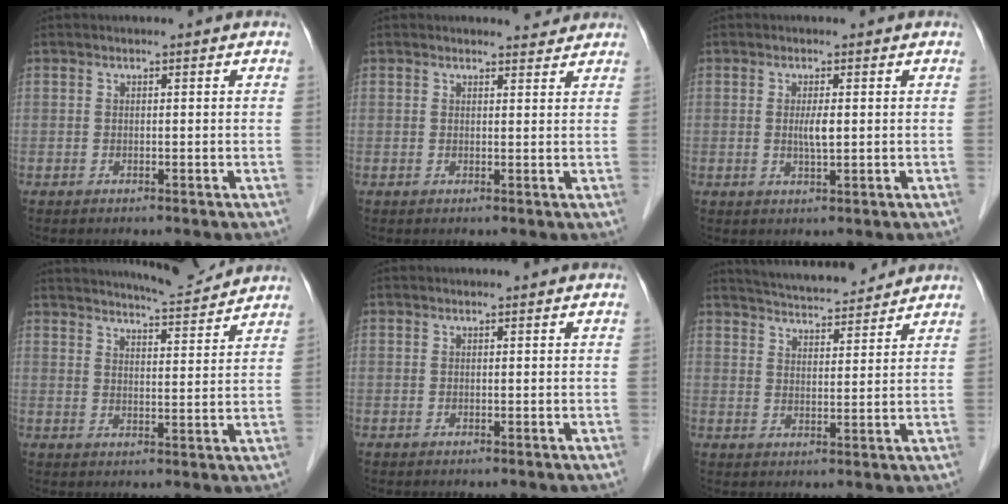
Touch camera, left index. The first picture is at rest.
{"total": 2.1, "force": [2.0, 0.5, -0.2], "torque": [-0.005, -0.006, 0.022]}
{"total": 2.2, "force": [0.2, 0.3, 2.2], "torque": [-0.044, -0.003, 0.004]}
{"total": 9.6, "force": [9.2, 0.2, 2.6], "torque": [-0.047, 0.001, 0.128]}
{"total": 0.0}
{"total": 11.8, "force": [11.1, 1.7, 3.8], "torque": [-0.063, 0.014, 0.164]}